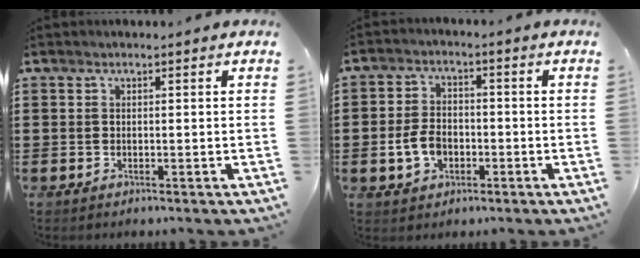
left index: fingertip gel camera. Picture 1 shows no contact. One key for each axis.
{"total": 5.5, "fx": -1.5, "fy": 3.7, "fz": 3.8, "tx": -0.097, "ty": -0.002, "tz": -0.035}